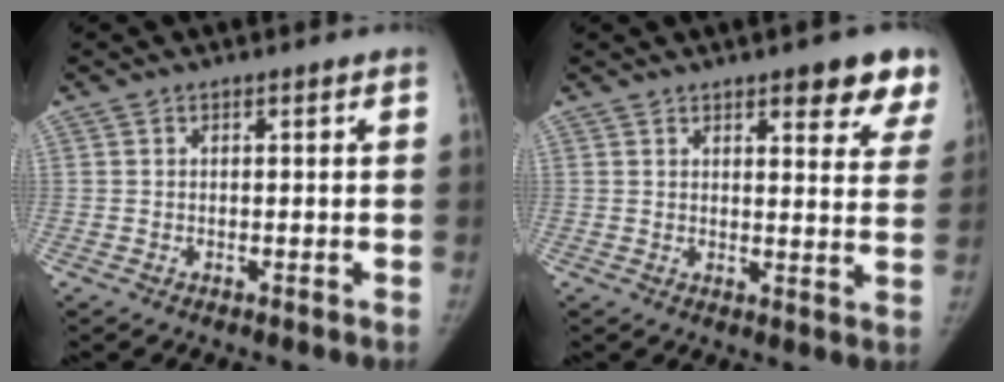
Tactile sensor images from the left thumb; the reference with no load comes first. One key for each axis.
{"total": 10.5, "fx": 7.1, "fy": 3.4, "fz": 6.9, "tx": -0.042, "ty": -0.032, "tz": 0.077}